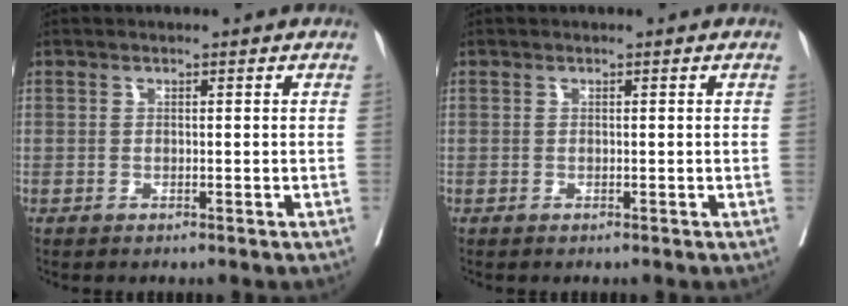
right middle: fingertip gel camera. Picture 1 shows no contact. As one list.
[{"total": 0.0}]